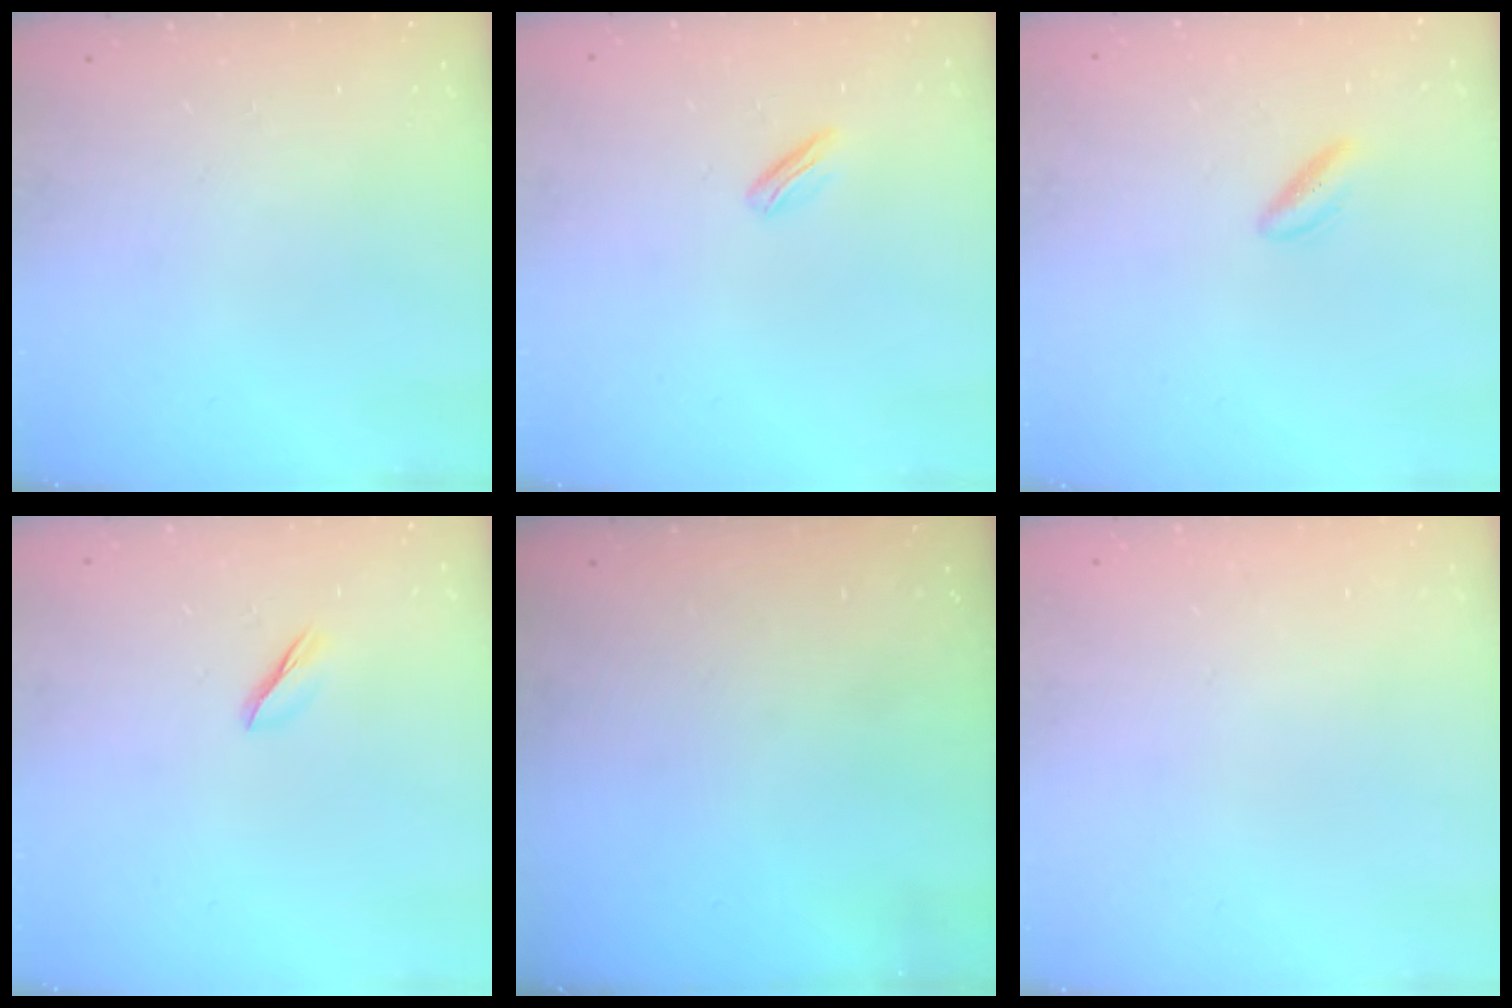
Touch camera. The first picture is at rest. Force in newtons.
{"total": 2.4, "press": 2.3, "slide": 0.6}
{"total": 3.1, "press": 2.6, "slide": 1.7}
{"total": 2.0, "press": 2.0, "slide": 0.6}
{"total": 0.0}
{"total": 2.1, "press": 2.1, "slide": 0.1}